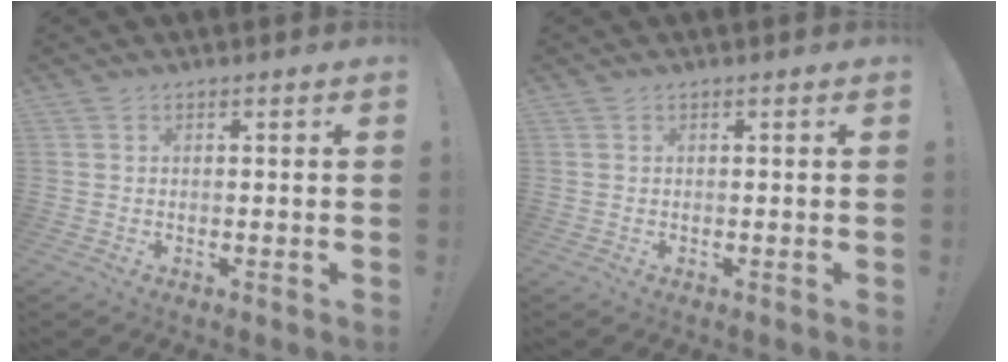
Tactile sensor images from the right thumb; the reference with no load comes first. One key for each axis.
{"total": 0.0}